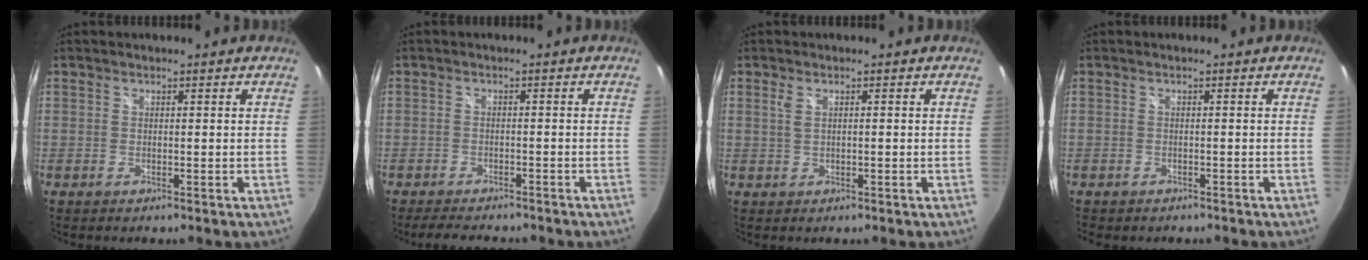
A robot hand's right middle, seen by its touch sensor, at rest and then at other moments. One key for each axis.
{"total": 5.7, "fx": -5.1, "fy": 1.6, "fz": 2.0, "tx": -0.053, "ty": -0.001, "tz": -0.075}
{"total": 1.7, "fx": 0.2, "fy": 0.7, "fz": 1.6, "tx": -0.029, "ty": -0.001, "tz": 0.004}
{"total": 1.7, "fx": -1.4, "fy": 0.9, "fz": 0.6, "tx": -0.016, "ty": -0.005, "tz": -0.018}